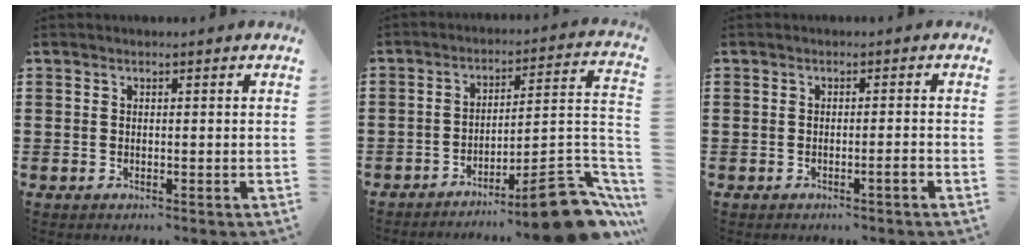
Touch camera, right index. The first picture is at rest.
{"total": 12.4, "force": [-9.3, 1.9, 8.0], "torque": [-0.087, 0.030, -0.164]}
{"total": 1.4, "force": [-0.9, -0.2, 1.1], "torque": [-0.018, -0.004, -0.016]}